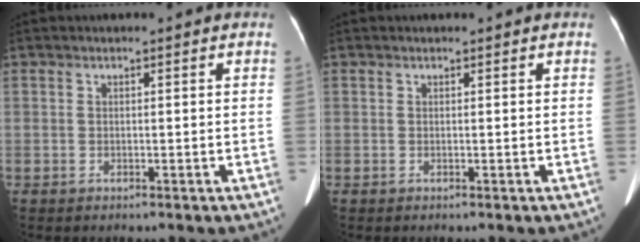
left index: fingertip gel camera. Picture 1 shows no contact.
{"total": 0.8, "force": [0.7, 0.1, 0.3], "torque": [-0.008, 0.001, 0.009]}